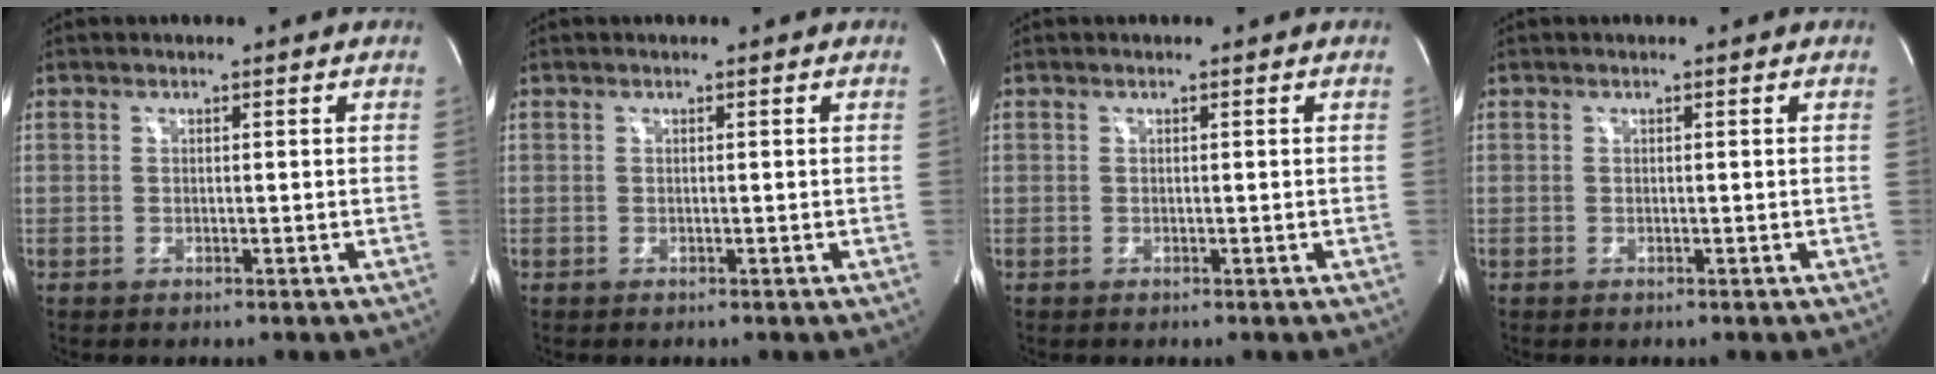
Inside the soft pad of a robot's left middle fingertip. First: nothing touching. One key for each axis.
{"total": 0.0}
{"total": 0.0}
{"total": 0.0}